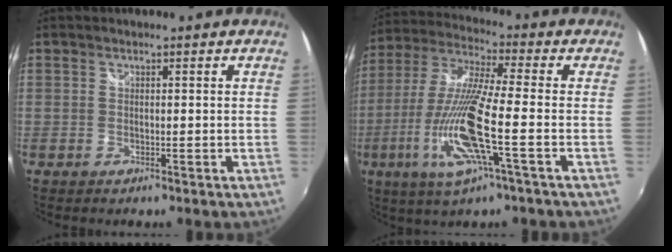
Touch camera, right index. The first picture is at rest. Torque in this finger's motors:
{"motor_torque": [1.42, -0.71, 1.05, 0.21]}